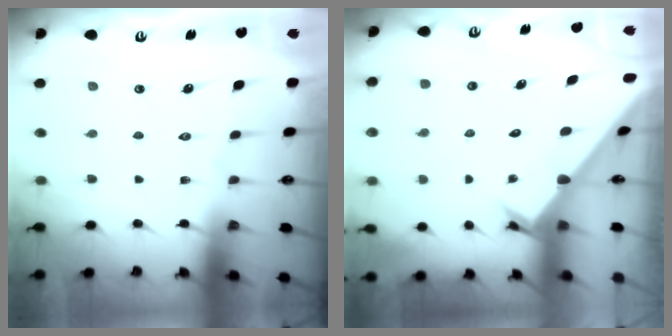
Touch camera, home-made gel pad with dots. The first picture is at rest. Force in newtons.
{"total": 2.7, "press": 2.7, "slide": 0.3}